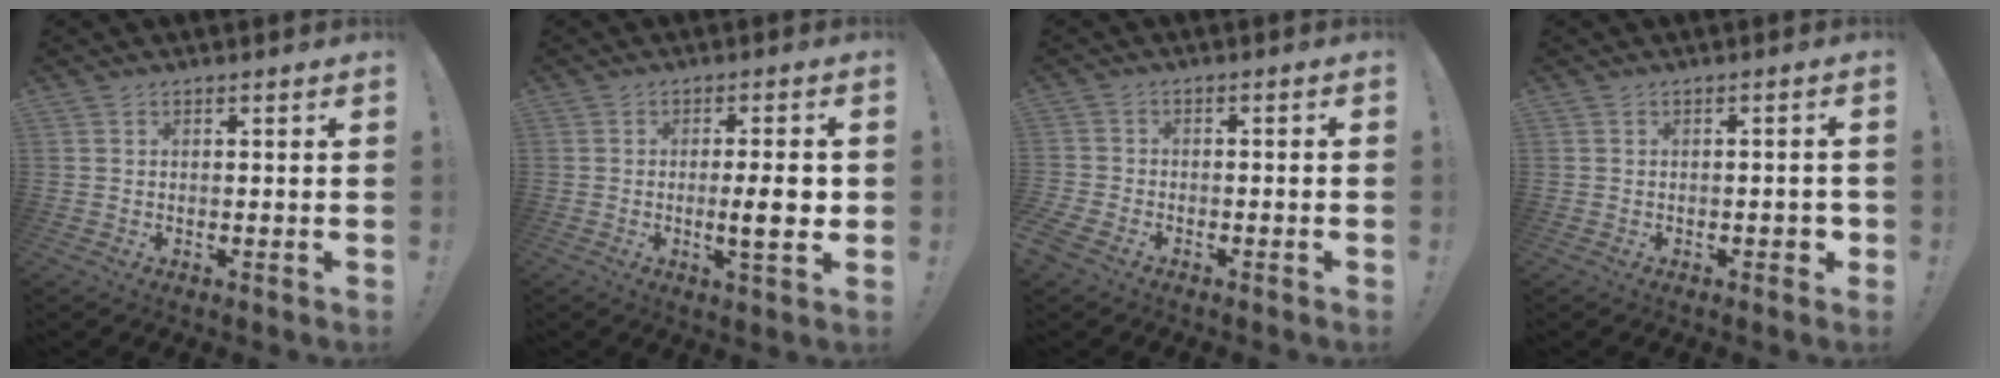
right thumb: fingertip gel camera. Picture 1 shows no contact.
{"total": 8.5, "force": [-0.7, 1.3, 8.4], "torque": [-0.115, -0.006, -0.016]}
{"total": 3.9, "force": [-3.0, 1.5, 1.9], "torque": [-0.052, 0.000, -0.059]}
{"total": 2.7, "force": [-1.2, 1.1, 2.1], "torque": [-0.023, 0.005, -0.020]}